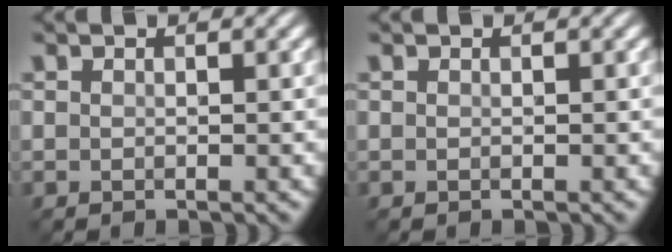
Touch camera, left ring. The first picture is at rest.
{"total": 0.0}